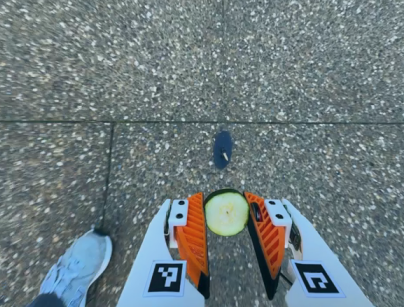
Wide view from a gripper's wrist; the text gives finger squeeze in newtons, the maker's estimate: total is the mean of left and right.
{"total": 8.9, "left": 8.3, "right": 9.5}